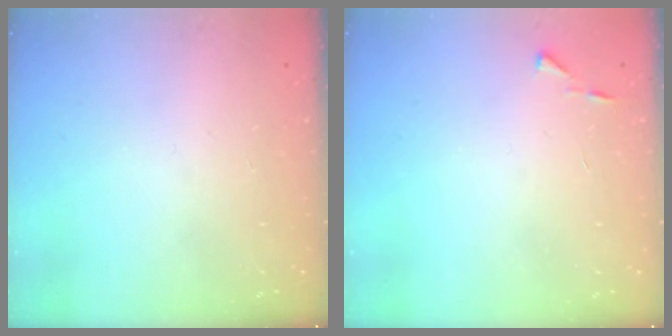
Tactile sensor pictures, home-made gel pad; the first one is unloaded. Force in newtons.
{"total": 3.1, "press": 3.1, "slide": 0.3}